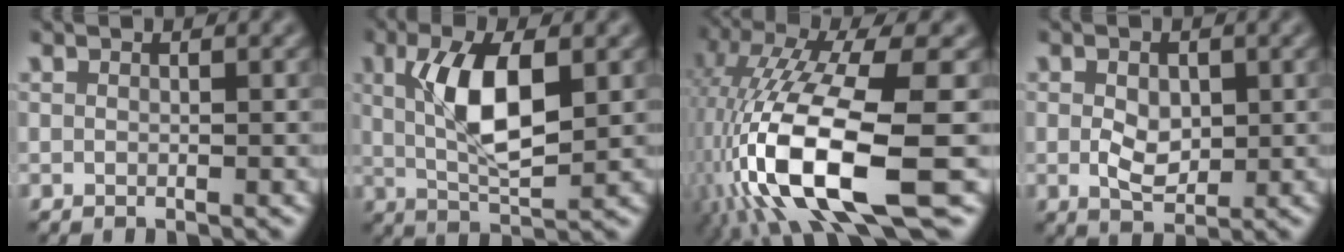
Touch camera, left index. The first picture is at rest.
{"total": 6.5, "force": [0.5, 2.3, 6.1], "torque": [-0.114, 0.008, 0.015]}
{"total": 13.8, "force": [-5.7, 4.0, 11.9], "torque": [-0.239, -0.010, -0.093]}
{"total": 2.7, "force": [-0.5, 1.7, 2.1], "torque": [-0.040, 0.000, -0.002]}